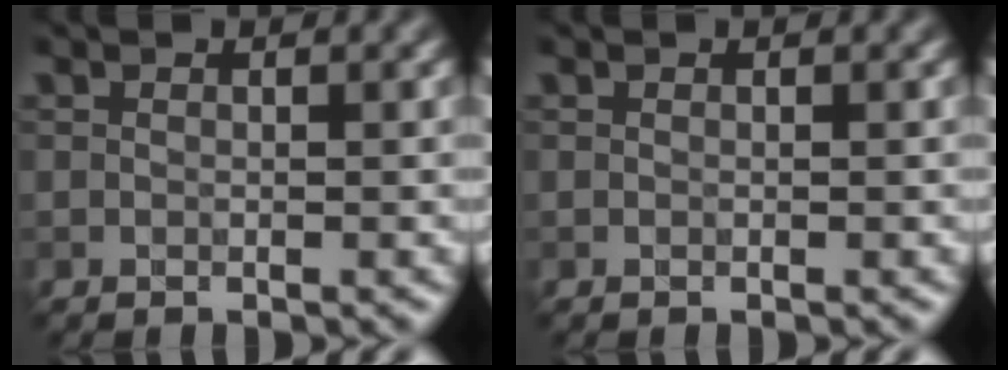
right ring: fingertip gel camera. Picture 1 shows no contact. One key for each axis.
{"total": 0.0}